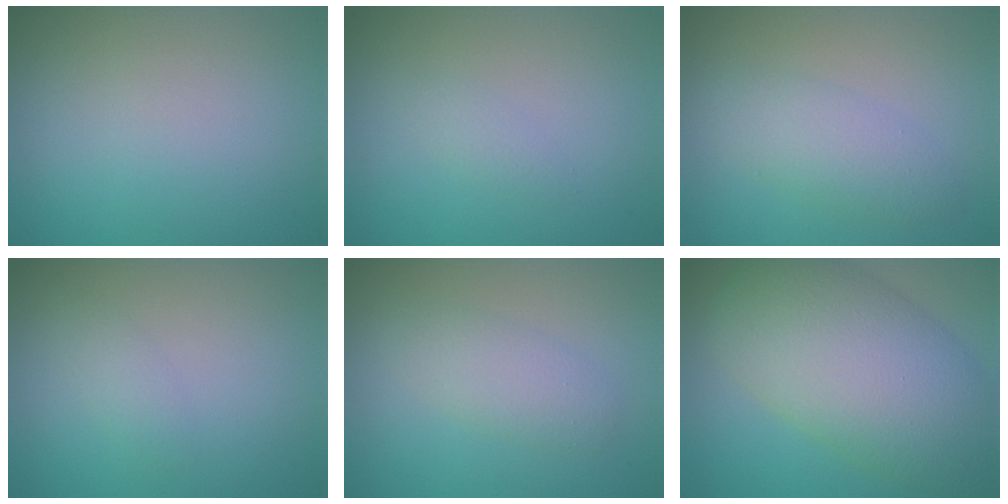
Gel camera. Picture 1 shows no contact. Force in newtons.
{"total": 0.9, "press": 0.9, "slide": 0.0}
{"total": 3.0, "press": 3.0, "slide": 0.1}
{"total": 1.1, "press": 1.1, "slide": 0.0}
{"total": 2.4, "press": 2.4, "slide": 0.1}
{"total": 11.1, "press": 11.1, "slide": 0.4}